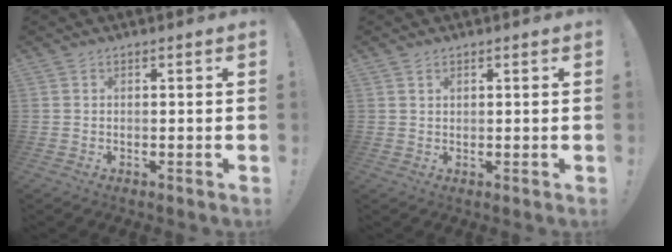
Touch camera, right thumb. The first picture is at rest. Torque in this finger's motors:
{"motor_torque": [-0.05, 0.06, 0.04, 0.01, 0.02]}